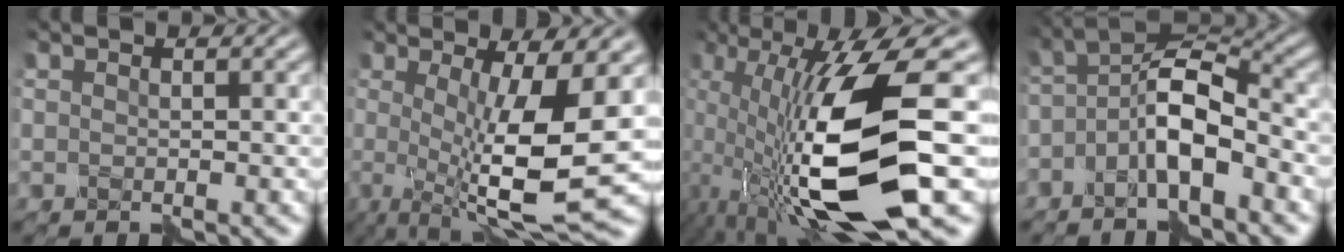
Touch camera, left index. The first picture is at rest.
{"total": 9.7, "force": [-0.7, 2.2, 9.4], "torque": [-0.139, -0.005, -0.017]}
{"total": 13.5, "force": [-3.7, 3.3, 12.6], "torque": [-0.238, -0.010, -0.069]}
{"total": 5.2, "force": [-2.6, 2.0, 4.1], "torque": [-0.074, 0.019, -0.057]}